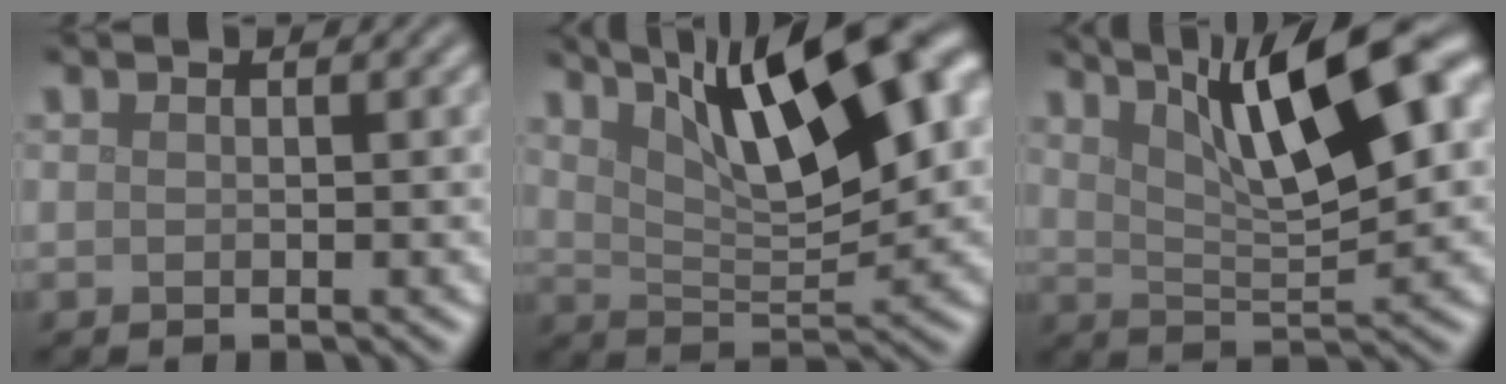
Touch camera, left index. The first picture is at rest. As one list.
[{"total": 13.7, "force": [6.1, 4.7, 11.4], "torque": [-0.160, 0.024, 0.090]}, {"total": 11.1, "force": [5.0, 2.9, 9.5], "torque": [-0.142, 0.018, 0.082]}]